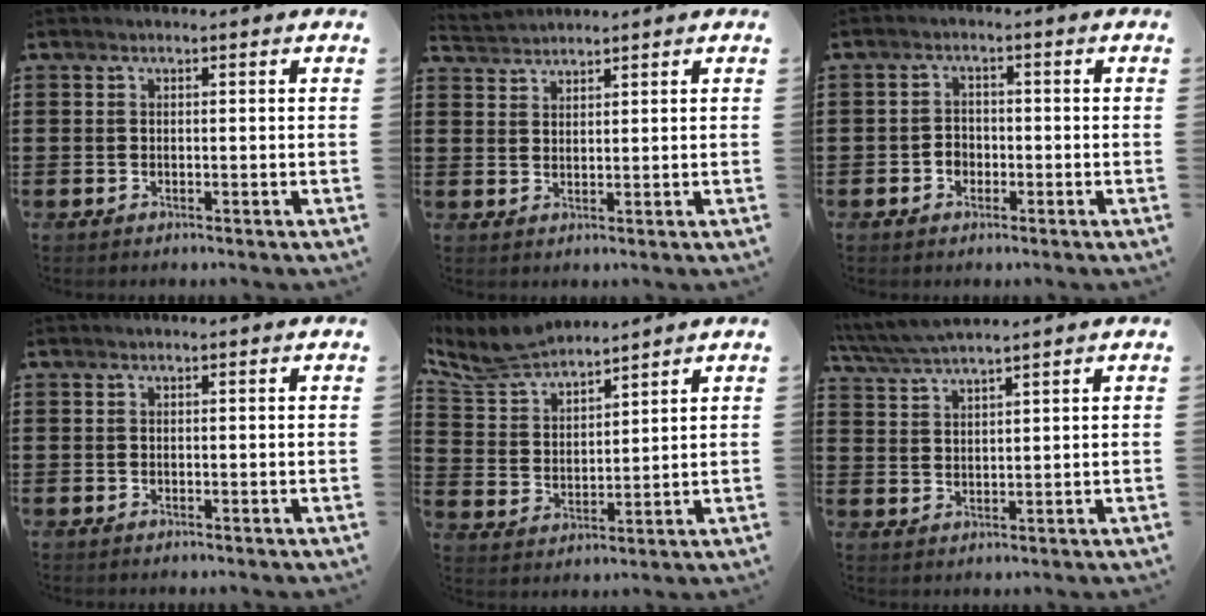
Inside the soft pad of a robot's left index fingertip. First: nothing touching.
{"total": 2.2, "force": [2.1, 0.0, -0.4], "torque": [0.001, -0.001, 0.043]}
{"total": 2.0, "force": [-0.9, 1.7, 0.7], "torque": [-0.019, 0.003, -0.020]}
{"total": 0.0}
{"total": 7.3, "force": [6.7, 1.5, 2.3], "torque": [-0.075, -0.028, 0.121]}
{"total": 4.1, "force": [3.8, -0.1, 1.6], "torque": [-0.044, -0.013, 0.067]}